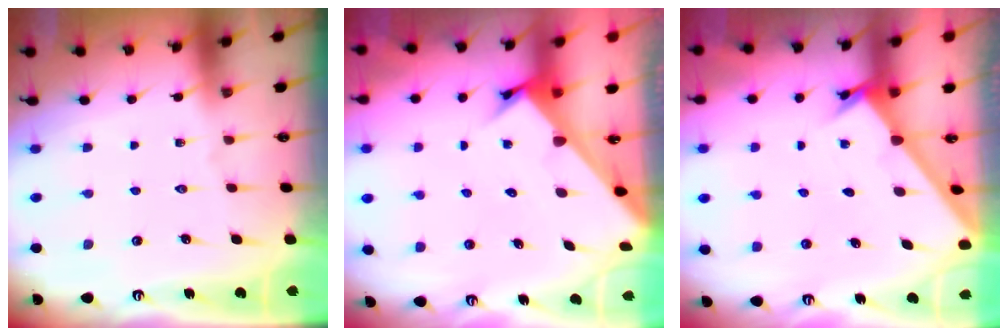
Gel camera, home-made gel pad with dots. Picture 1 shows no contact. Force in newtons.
{"total": 2.9, "press": 2.9, "slide": 0.2}
{"total": 2.2, "press": 2.2, "slide": 0.1}